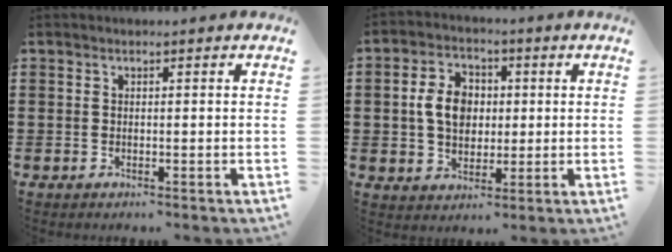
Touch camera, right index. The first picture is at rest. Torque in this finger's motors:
{"motor_torque": [0.96, -0.46, 0.79, 0.11]}